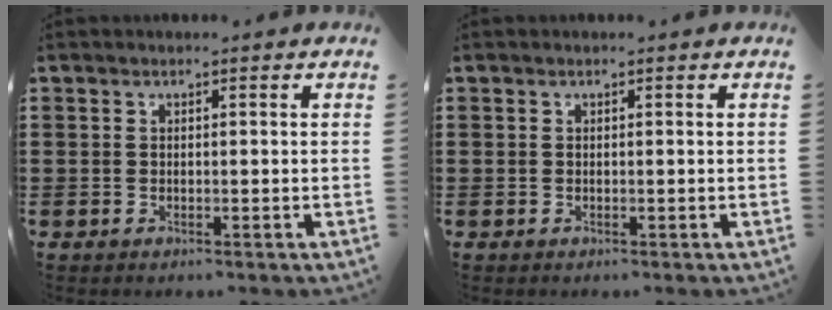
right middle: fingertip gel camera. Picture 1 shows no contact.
{"total": 0.0}